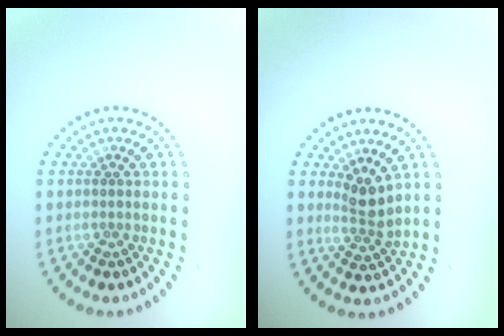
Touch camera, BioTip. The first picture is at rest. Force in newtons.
{"total": 2.3, "press": 1.8, "slide": 1.4}